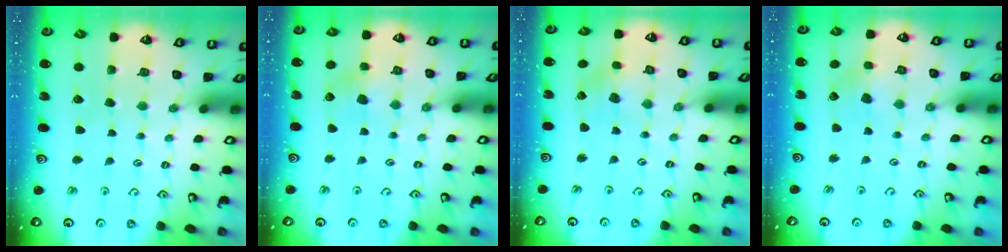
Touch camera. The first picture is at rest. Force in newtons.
{"total": 4.4, "press": 4.4, "slide": 0.3}
{"total": 1.9, "press": 1.9, "slide": 0.2}
{"total": 2.8, "press": 2.7, "slide": 0.4}